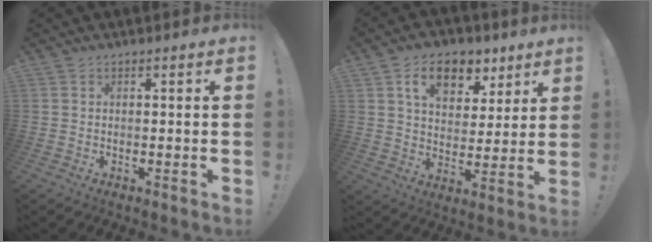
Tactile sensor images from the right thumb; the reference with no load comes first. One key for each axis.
{"total": 12.3, "fx": 6.7, "fy": 8.1, "fz": 6.5, "tx": -0.089, "ty": -0.025, "tz": 0.122}